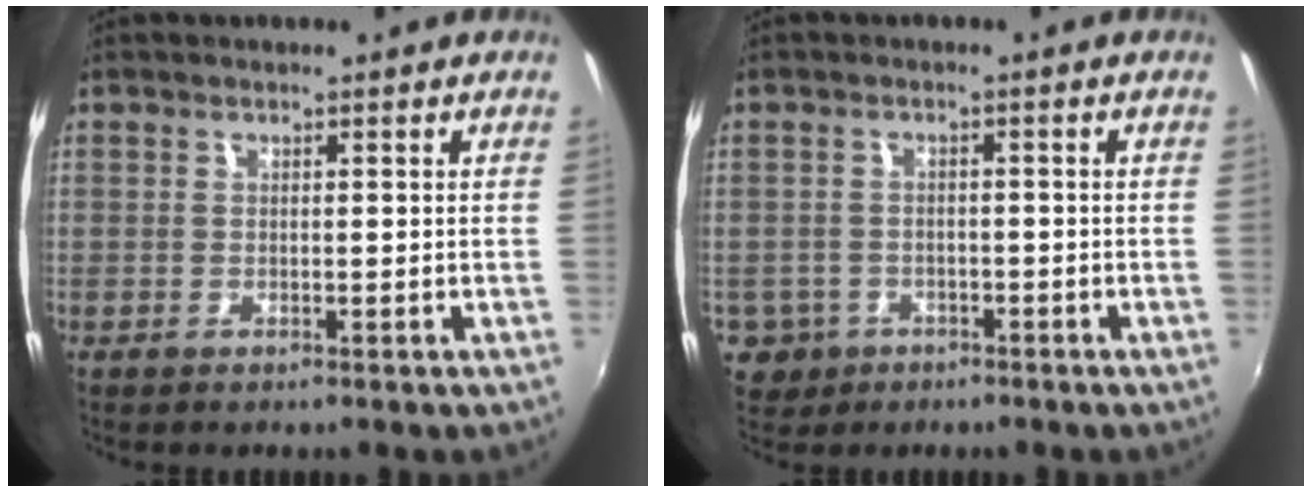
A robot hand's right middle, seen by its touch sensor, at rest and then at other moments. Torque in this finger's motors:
{"motor_torque": [-0.12, -0.22, -0.04, -0.01]}